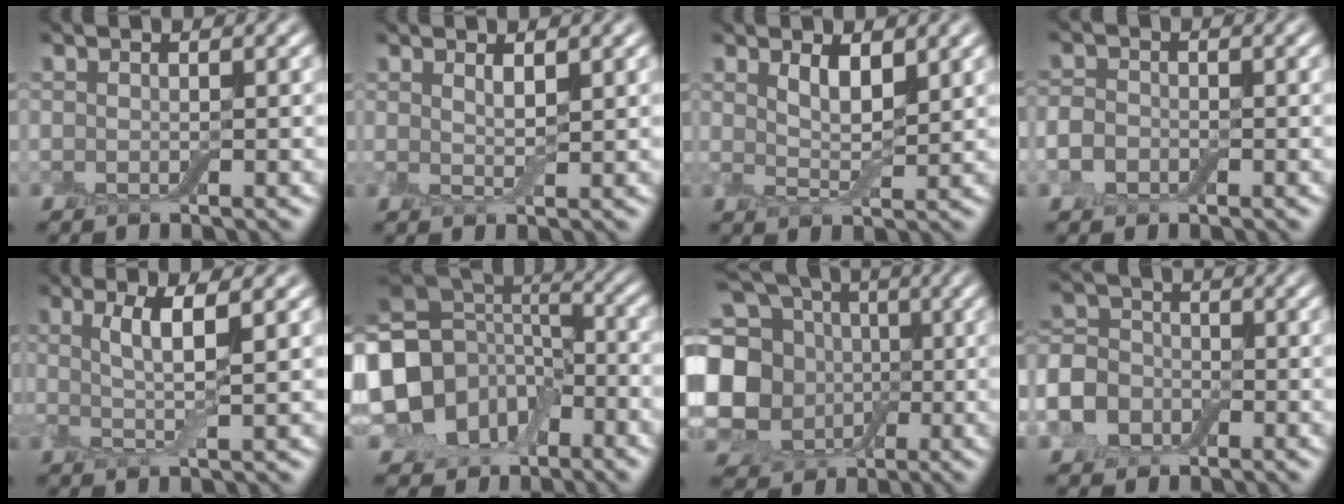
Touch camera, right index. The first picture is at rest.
{"total": 1.3, "force": [0.8, 0.2, 1.0], "torque": [-0.024, -0.004, 0.014]}
{"total": 2.5, "force": [1.3, 0.6, 2.0], "torque": [-0.038, -0.009, 0.025]}
{"total": 2.3, "force": [-1.0, 1.8, 1.0], "torque": [-0.013, -0.006, -0.027]}
{"total": 3.8, "force": [1.0, 0.6, 3.6], "torque": [-0.072, -0.007, 0.018]}
{"total": 11.8, "force": [-4.5, 8.9, 6.2], "torque": [-0.146, -0.002, -0.100]}
{"total": 15.7, "force": [0.2, 13.9, 7.3], "torque": [-0.197, 0.010, -0.023]}
{"total": 9.0, "force": [-3.7, 7.6, 3.1], "torque": [-0.079, -0.018, -0.099]}